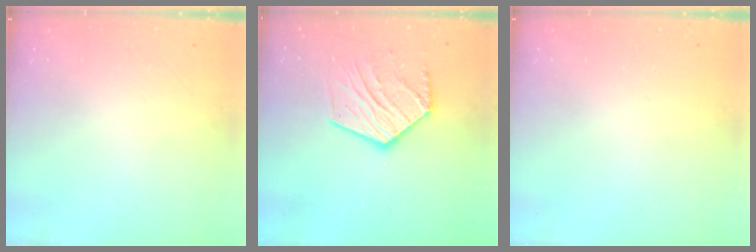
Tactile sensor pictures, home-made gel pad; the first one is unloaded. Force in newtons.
{"total": 16.1, "press": 16.1, "slide": 1.3}
{"total": 0.0}